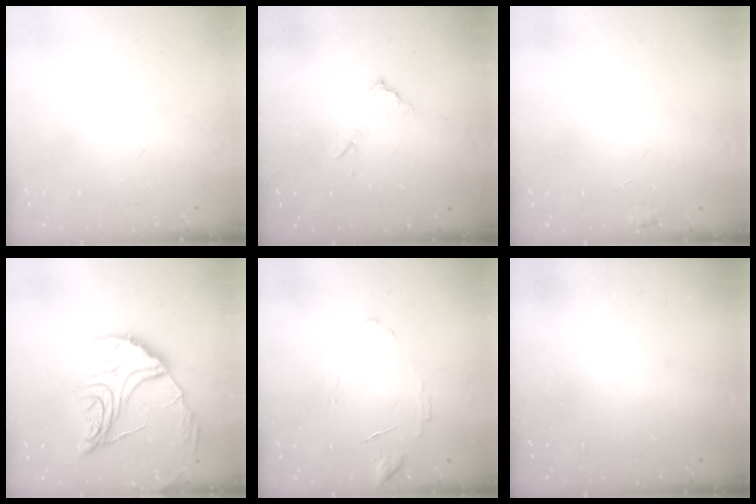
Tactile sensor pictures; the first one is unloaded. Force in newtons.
{"total": 7.8, "press": 7.8, "slide": 0.4}
{"total": 5.7, "press": 5.7, "slide": 0.3}
{"total": 18.3, "press": 18.3, "slide": 1.8}
{"total": 8.4, "press": 8.3, "slide": 0.5}
{"total": 2.9, "press": 2.8, "slide": 1.0}